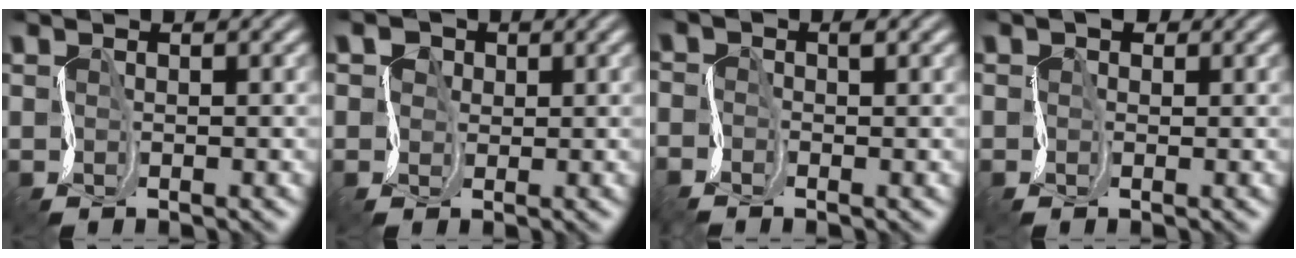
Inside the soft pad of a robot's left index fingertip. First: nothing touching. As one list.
[{"total": 1.1, "force": [-0.1, 1.1, -0.4], "torque": [-0.002, 0.000, -0.002]}, {"total": 1.5, "force": [-1.5, 0.0, 0.2], "torque": [-0.011, -0.002, -0.034]}, {"total": 0.8, "force": [0.1, 0.8, 0.1], "torque": [0.001, 0.002, -0.002]}]